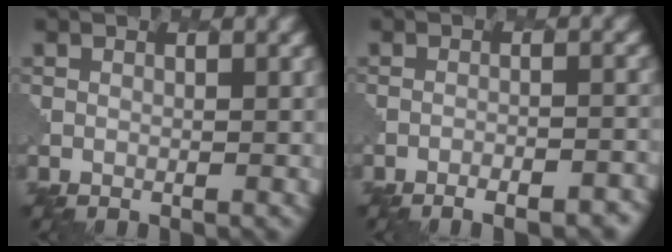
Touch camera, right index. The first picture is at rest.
{"total": 5.7, "force": [-4.6, 1.9, 2.7], "torque": [-0.018, 0.010, -0.049]}